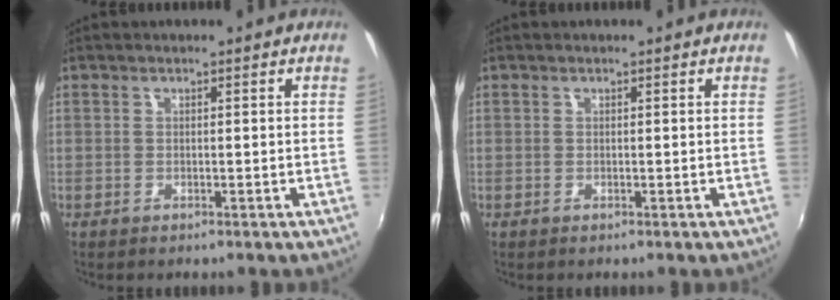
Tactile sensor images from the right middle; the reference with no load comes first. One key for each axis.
{"total": 0.0}